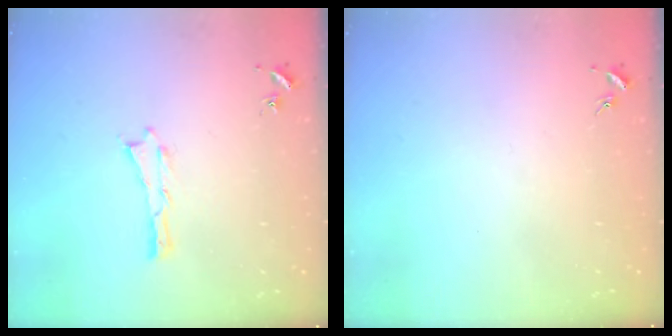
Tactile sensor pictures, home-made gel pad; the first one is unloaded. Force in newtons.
{"total": 0.0}